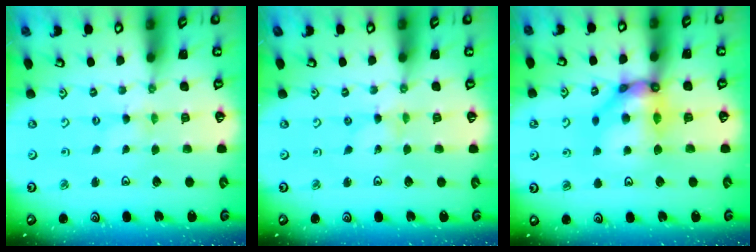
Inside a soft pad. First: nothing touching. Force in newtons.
{"total": 0.0}
{"total": 12.3, "press": 12.2, "slide": 1.8}